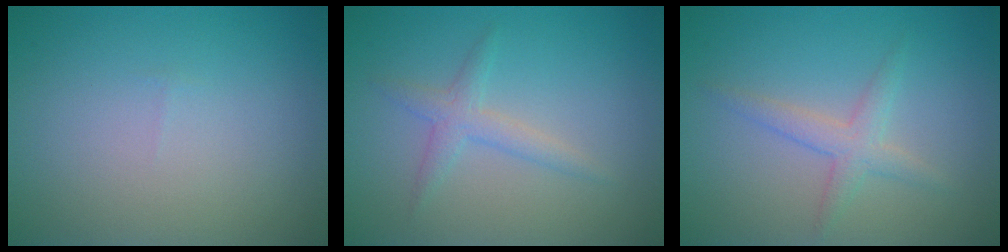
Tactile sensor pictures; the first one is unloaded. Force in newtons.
{"total": 1.9, "press": 1.9, "slide": 0.1}
{"total": 2.2, "press": 2.2, "slide": 0.1}